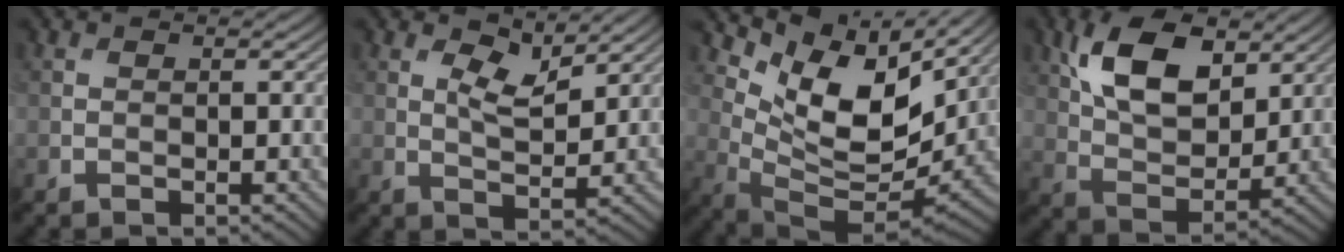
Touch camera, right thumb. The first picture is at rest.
{"total": 4.8, "force": [2.9, 1.8, 3.4], "torque": [-0.074, -0.005, 0.053]}
{"total": 10.8, "force": [5.5, 5.2, 7.6], "torque": [-0.152, -0.009, 0.115]}
{"total": 11.3, "force": [5.2, 6.0, 8.0], "torque": [-0.167, 0.007, 0.101]}